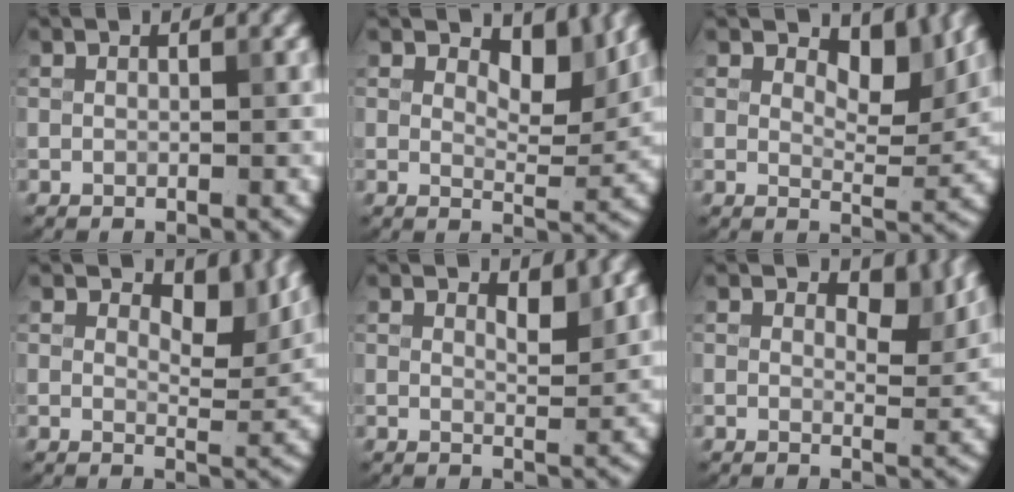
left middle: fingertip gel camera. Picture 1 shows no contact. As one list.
[{"total": 4.1, "force": [2.6, 1.7, 2.7], "torque": [-0.040, -0.009, 0.034]}, {"total": 4.5, "force": [2.8, 2.0, 2.9], "torque": [-0.043, -0.009, 0.036]}, {"total": 3.8, "force": [2.4, 1.7, 2.4], "torque": [-0.035, -0.007, 0.030]}, {"total": 1.6, "force": [1.2, 0.3, 1.0], "torque": [-0.016, -0.005, 0.018]}, {"total": 3.0, "force": [1.8, 1.5, 1.9], "torque": [-0.028, -0.006, 0.024]}]